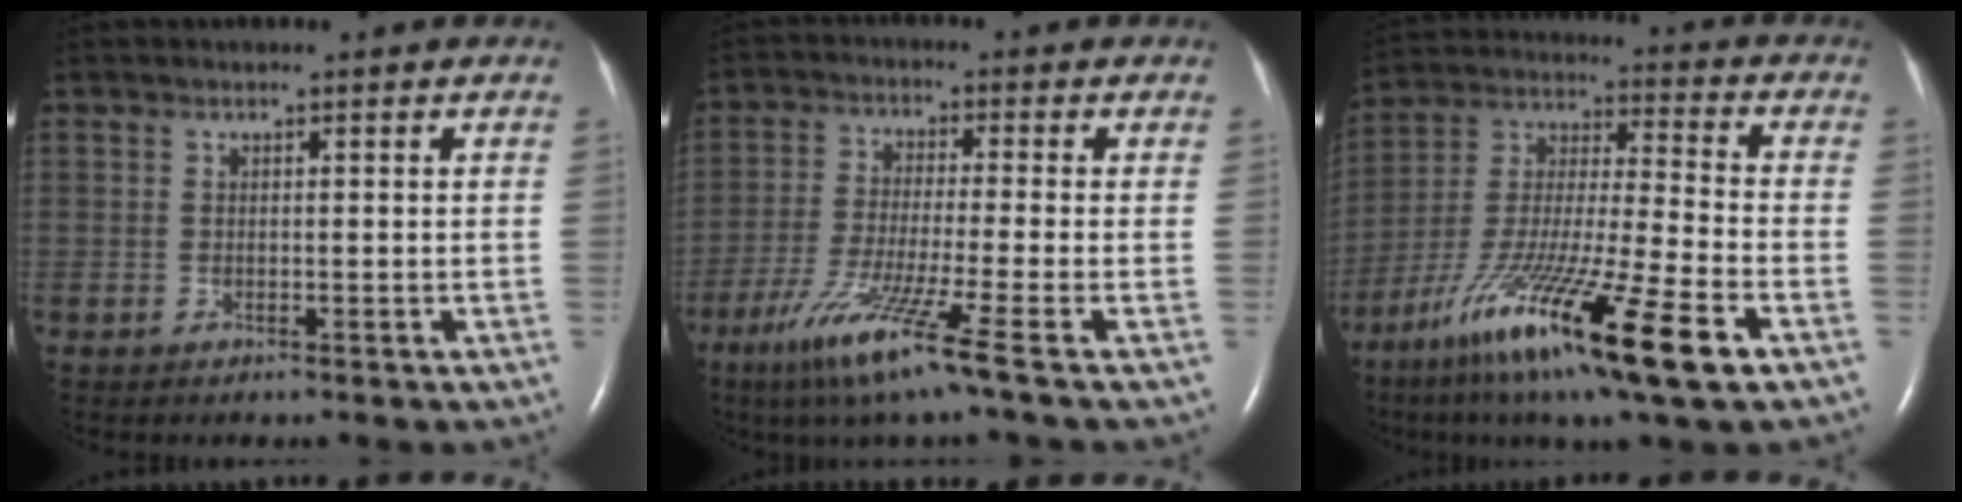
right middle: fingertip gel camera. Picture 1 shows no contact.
{"total": 10.2, "force": [-5.9, -1.6, 8.2], "torque": [-0.159, -0.039, -0.114]}
{"total": 22.7, "force": [-12.0, 1.8, 19.1], "torque": [-0.347, -0.053, -0.210]}